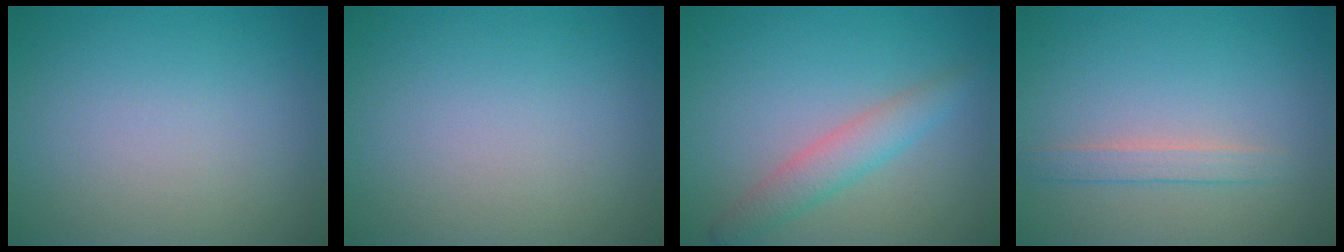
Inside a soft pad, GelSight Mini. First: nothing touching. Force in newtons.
{"total": 0.0}
{"total": 3.0, "press": 3.0, "slide": 0.1}
{"total": 1.7, "press": 1.7, "slide": 0.0}